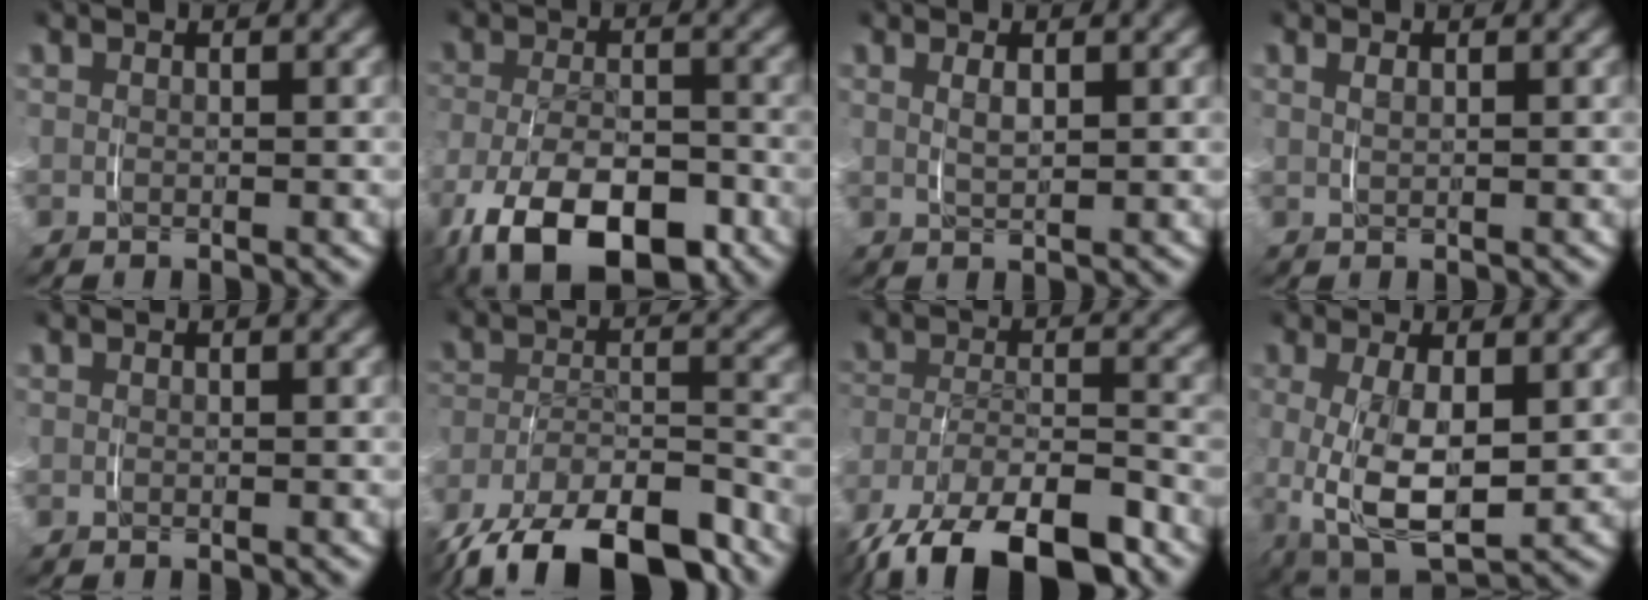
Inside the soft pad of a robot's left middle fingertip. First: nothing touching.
{"total": 9.7, "force": [-5.4, 4.7, 6.6], "torque": [-0.132, -0.033, -0.077]}
{"total": 1.5, "force": [0.2, 0.5, 1.4], "torque": [-0.030, -0.004, 0.006]}
{"total": 0.5, "force": [0.1, 0.1, 0.5], "torque": [-0.013, -0.001, 0.004]}
{"total": 0.0}
{"total": 11.7, "force": [-9.8, 3.6, 5.3], "torque": [-0.082, -0.012, -0.156]}
{"total": 11.2, "force": [-8.8, 3.7, 5.8], "torque": [-0.107, -0.016, -0.134]}
{"total": 6.3, "force": [-2.3, 3.2, 4.9], "torque": [-0.117, -0.038, -0.024]}